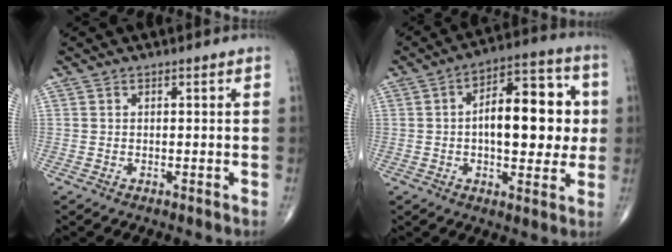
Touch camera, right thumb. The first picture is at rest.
{"total": 16.9, "force": [0.9, 8.2, 14.7], "torque": [-0.177, 0.022, 0.007]}